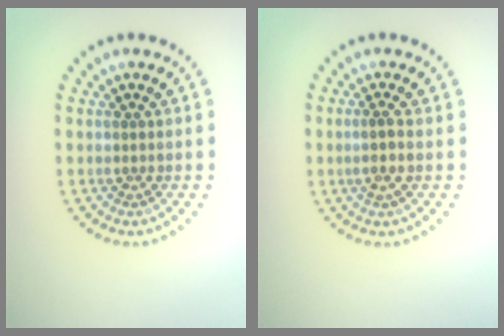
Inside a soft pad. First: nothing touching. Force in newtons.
{"total": 1.3, "press": 1.1, "slide": 0.7}